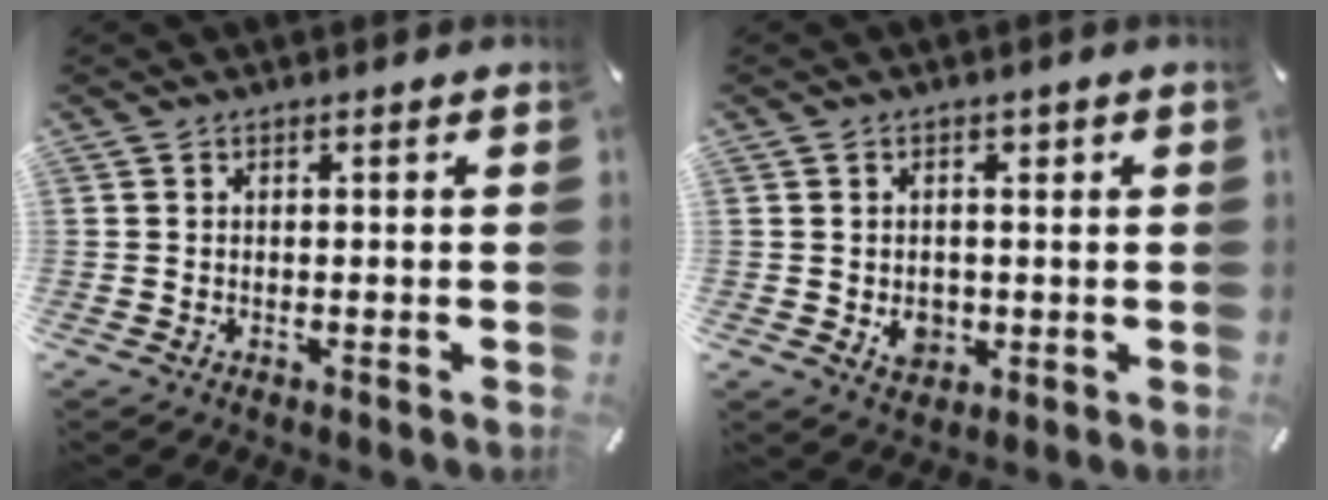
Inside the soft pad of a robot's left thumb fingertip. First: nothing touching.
{"total": 5.7, "force": [-0.1, 5.2, 2.3], "torque": [-0.013, 0.001, -0.002]}